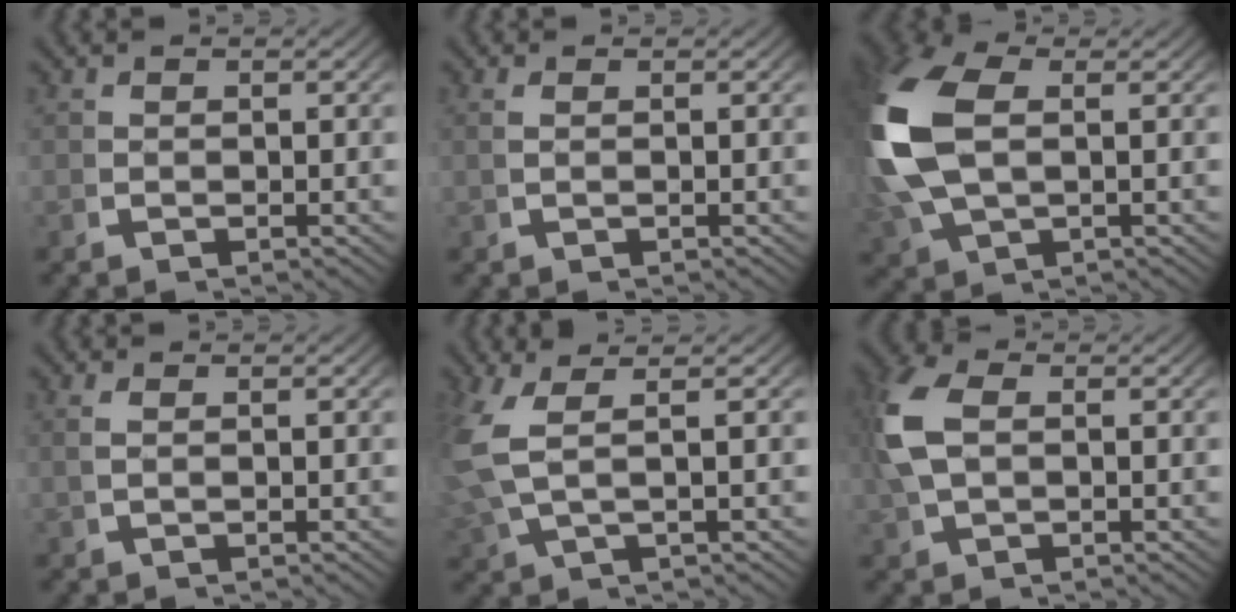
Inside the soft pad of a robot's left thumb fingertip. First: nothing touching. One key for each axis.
{"total": 0.5, "fx": 0.1, "fy": -0.2, "fz": 0.5, "tx": -0.017, "ty": 0.002, "tz": 0.006}
{"total": 9.7, "fx": 0.9, "fy": 6.2, "fz": 7.4, "tx": -0.215, "ty": -0.018, "tz": 0.038}
{"total": 0.8, "fx": 0.3, "fy": -0.2, "fz": 0.7, "tx": -0.024, "ty": 0.003, "tz": 0.010}
{"total": 5.6, "fx": 1.7, "fy": 2.7, "fz": 4.7, "tx": -0.129, "ty": -0.004, "tz": 0.037}
{"total": 5.0, "fx": 0.8, "fy": 3.3, "fz": 3.7, "tx": -0.112, "ty": -0.005, "tz": 0.025}